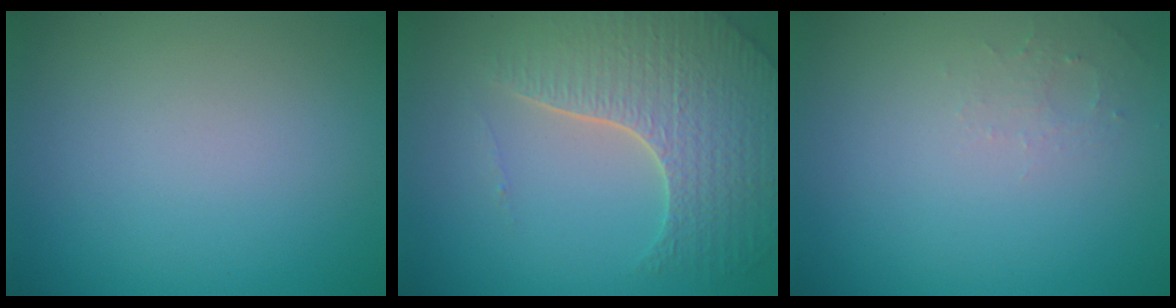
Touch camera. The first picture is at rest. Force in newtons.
{"total": 6.2, "press": 4.9, "slide": 3.9}
{"total": 1.2, "press": 1.2, "slide": 0.3}